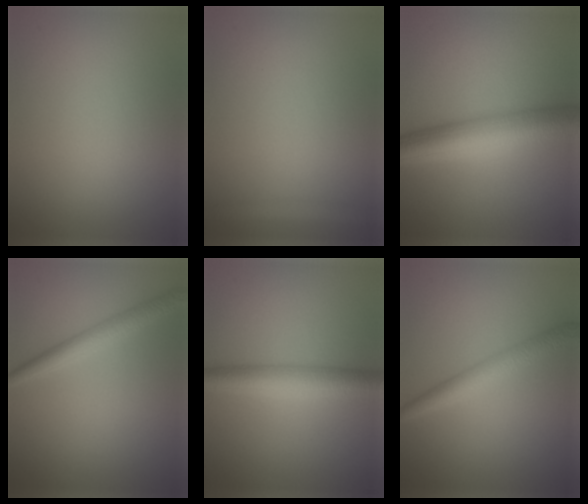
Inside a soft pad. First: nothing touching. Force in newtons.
{"total": 2.1, "press": 2.1, "slide": 0.1}
{"total": 7.4, "press": 7.4, "slide": 0.1}
{"total": 2.5, "press": 2.5, "slide": 0.1}
{"total": 4.5, "press": 4.5, "slide": 0.1}
{"total": 2.9, "press": 2.9, "slide": 0.0}